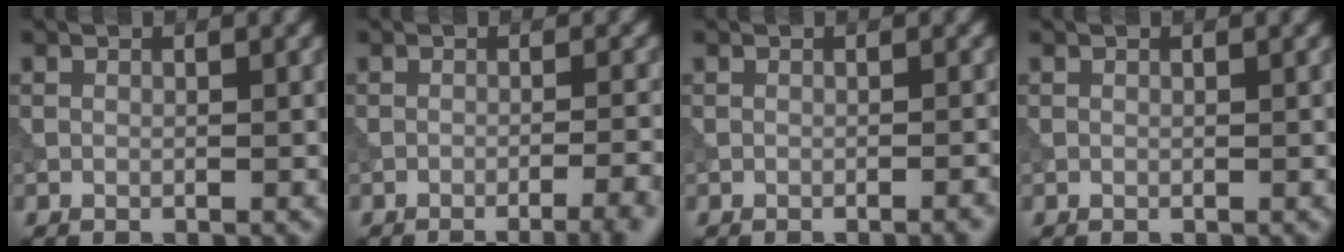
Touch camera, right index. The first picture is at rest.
{"total": 5.5, "force": [-3.5, 1.5, 3.9], "torque": [-0.037, 0.007, -0.043]}
{"total": 1.2, "force": [-0.6, 0.4, 1.0], "torque": [-0.004, 0.003, -0.011]}
{"total": 0.0}